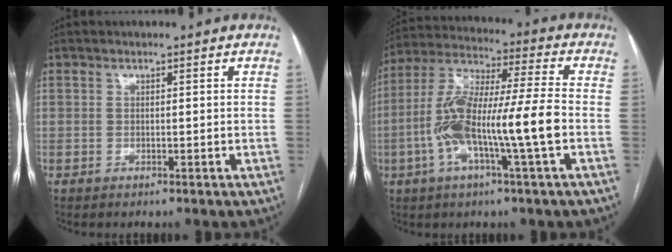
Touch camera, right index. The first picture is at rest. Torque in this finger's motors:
{"motor_torque": [1.83, -0.31, 0.85, 0.21]}